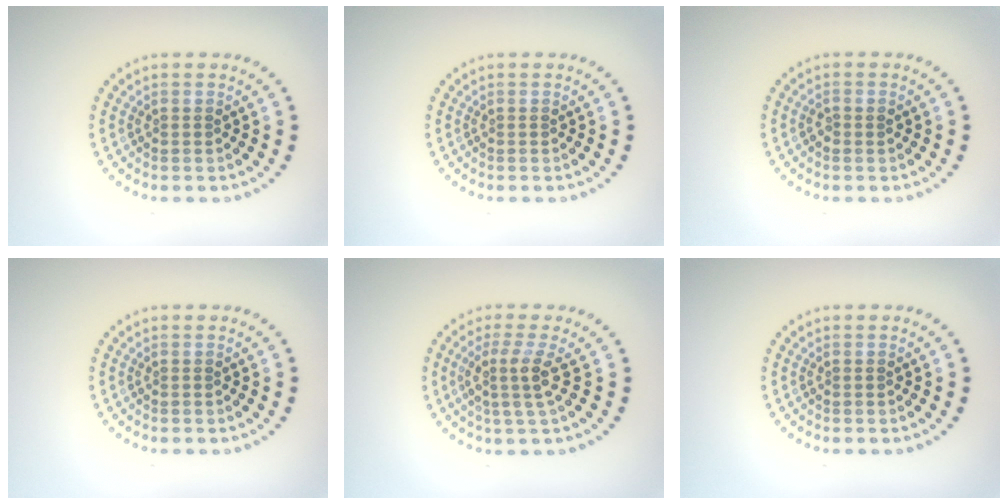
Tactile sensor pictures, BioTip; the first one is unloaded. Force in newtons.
{"total": 0.0}
{"total": 0.8, "press": 0.8, "slide": 0.1}
{"total": 0.0}
{"total": 2.8, "press": 2.2, "slide": 1.8}
{"total": 0.0}